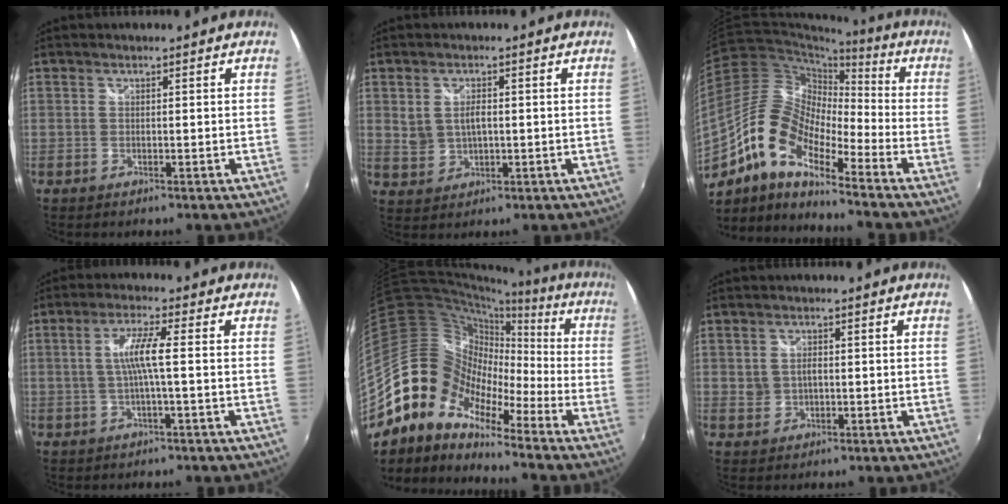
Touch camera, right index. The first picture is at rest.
{"total": 4.5, "force": [0.4, 2.8, 3.4], "torque": [-0.062, -0.002, 0.014]}
{"total": 13.7, "force": [-8.5, 5.2, 9.4], "torque": [-0.166, 0.013, -0.181]}
{"total": 5.2, "force": [-0.3, -0.3, 5.2], "torque": [-0.105, 0.002, -0.003]}
{"total": 12.4, "force": [-8.2, 7.9, 4.7], "torque": [-0.074, 0.022, -0.182]}
{"total": 2.8, "force": [0.1, 2.2, 1.7], "torque": [-0.029, 0.002, 0.002]}